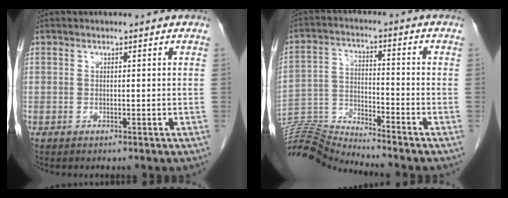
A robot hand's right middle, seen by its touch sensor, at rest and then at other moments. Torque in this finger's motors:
{"motor_torque": [-0.21, -0.50, -0.07, 0.03]}